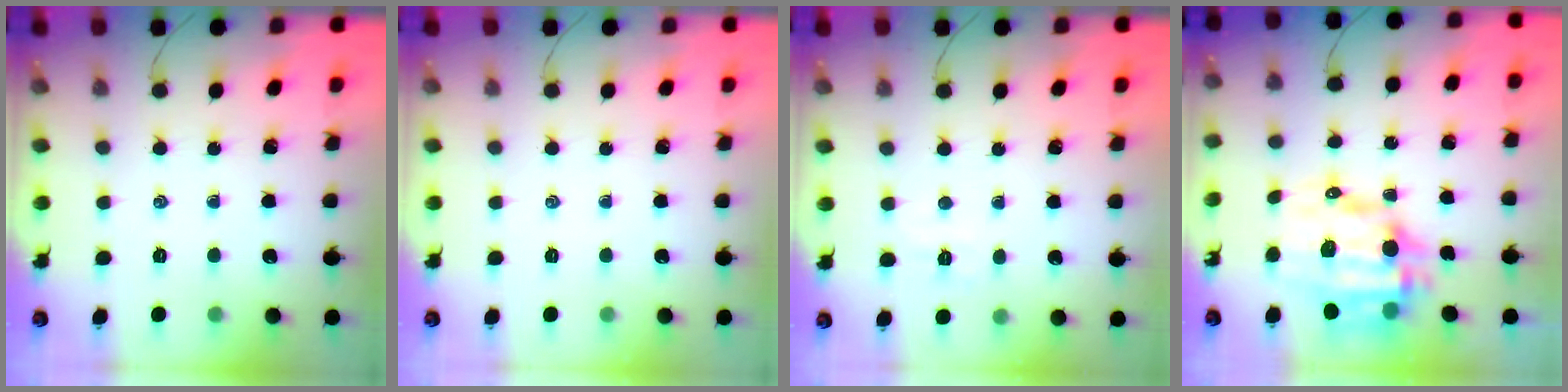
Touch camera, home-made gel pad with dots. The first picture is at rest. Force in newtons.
{"total": 0.0}
{"total": 3.8, "press": 3.7, "slide": 0.8}
{"total": 14.1, "press": 13.8, "slide": 3.1}